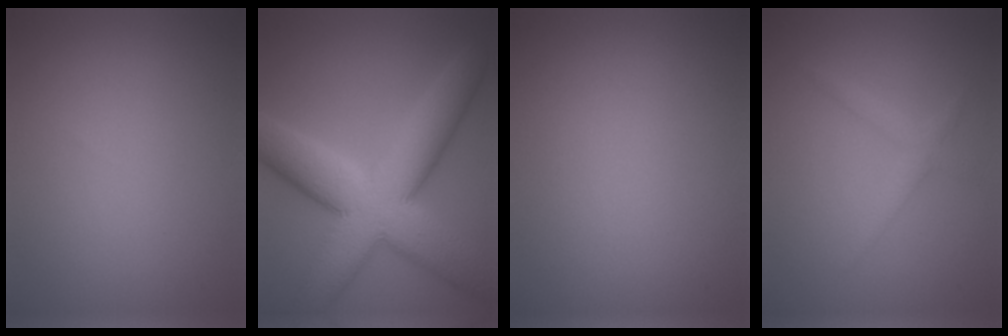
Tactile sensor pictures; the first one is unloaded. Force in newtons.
{"total": 11.6, "press": 11.6, "slide": 0.5}
{"total": 0.0}
{"total": 1.6, "press": 1.6, "slide": 0.1}